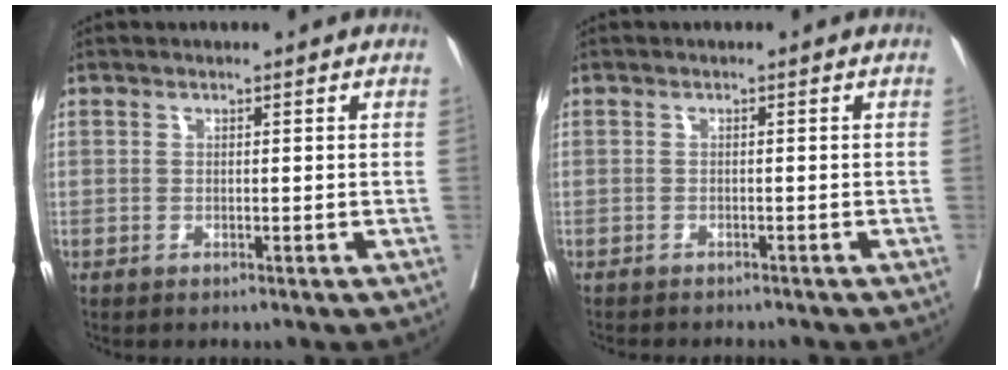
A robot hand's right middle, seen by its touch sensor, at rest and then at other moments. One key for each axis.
{"total": 5.5, "fx": -5.0, "fy": 1.2, "fz": 2.0, "tx": -0.023, "ty": -0.005, "tz": -0.064}